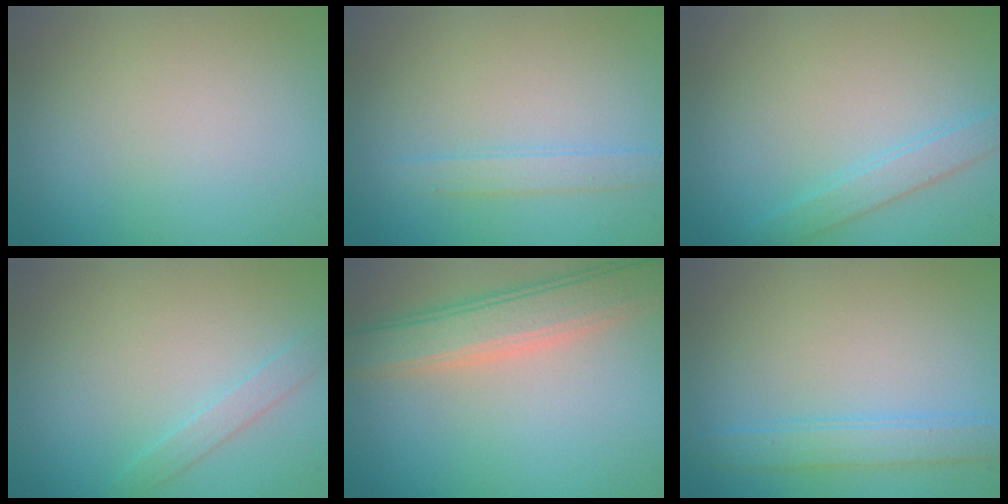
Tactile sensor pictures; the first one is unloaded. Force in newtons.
{"total": 1.6, "press": 1.6, "slide": 0.0}
{"total": 1.9, "press": 1.9, "slide": 0.1}
{"total": 1.3, "press": 1.3, "slide": 0.0}
{"total": 5.1, "press": 5.1, "slide": 0.3}
{"total": 2.7, "press": 2.7, "slide": 0.1}